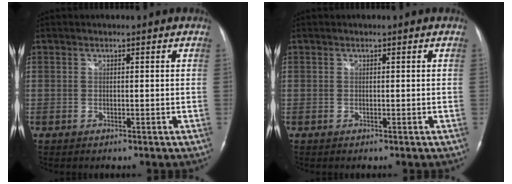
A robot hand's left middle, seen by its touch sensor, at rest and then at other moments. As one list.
[{"total": 0.0}]